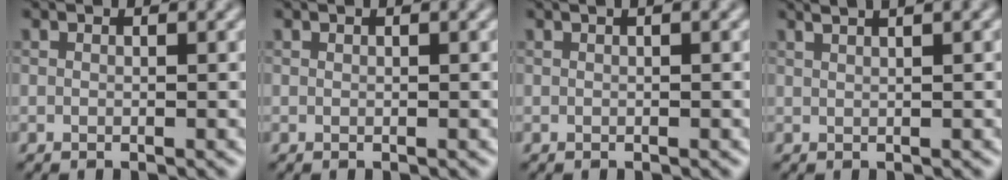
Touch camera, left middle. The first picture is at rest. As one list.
[{"total": 0.0}, {"total": 1.2, "force": [0.5, 0.3, 1.0], "torque": [-0.012, 0.006, 0.003]}, {"total": 4.5, "force": [2.8, 1.8, 3.0], "torque": [-0.018, 0.030, 0.010]}]